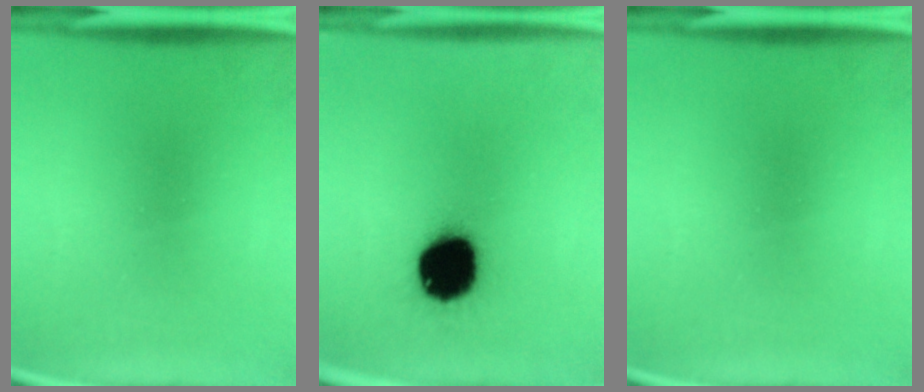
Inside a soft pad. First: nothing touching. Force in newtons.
{"total": 16.7}
{"total": 0.0}